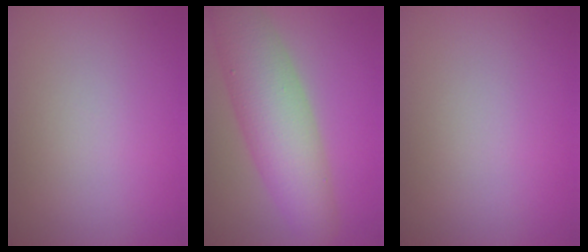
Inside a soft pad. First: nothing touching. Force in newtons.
{"total": 7.8, "press": 7.8, "slide": 0.2}
{"total": 0.0}